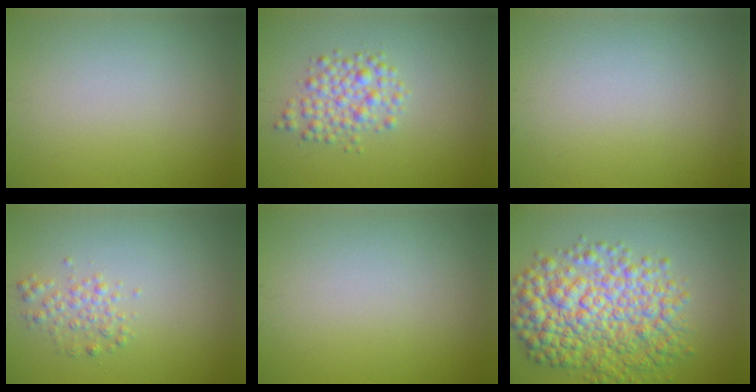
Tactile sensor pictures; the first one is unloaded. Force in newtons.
{"total": 3.0, "press": 3.0, "slide": 0.1}
{"total": 0.0}
{"total": 1.7, "press": 1.7, "slide": 0.0}
{"total": 0.0}
{"total": 8.8, "press": 8.8, "slide": 0.1}